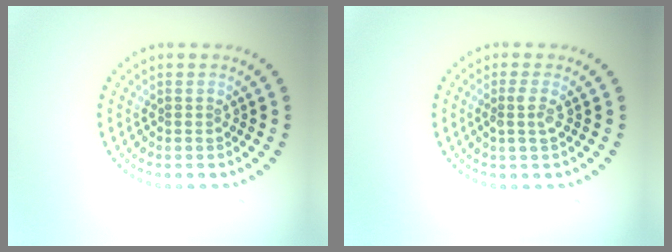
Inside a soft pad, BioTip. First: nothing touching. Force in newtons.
{"total": 1.3, "press": 1.1, "slide": 0.7}